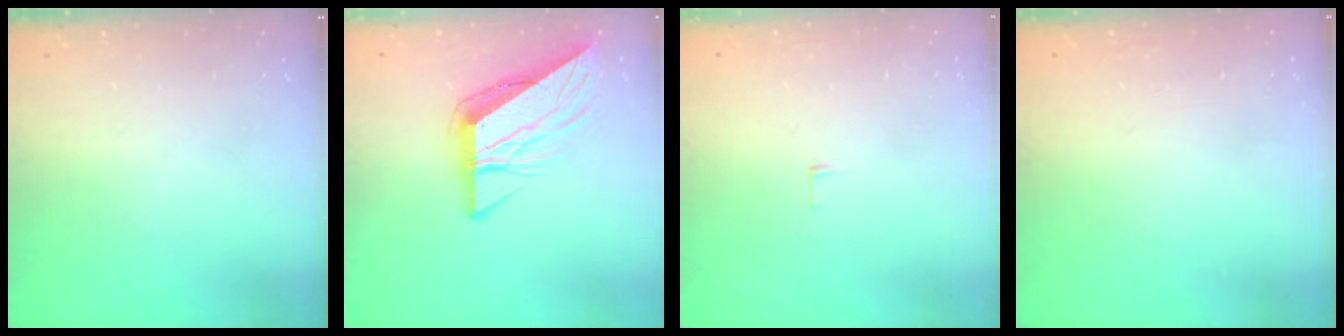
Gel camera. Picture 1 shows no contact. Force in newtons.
{"total": 10.2, "press": 10.1, "slide": 1.3}
{"total": 3.8, "press": 3.8, "slide": 0.3}
{"total": 1.5, "press": 1.5, "slide": 0.1}